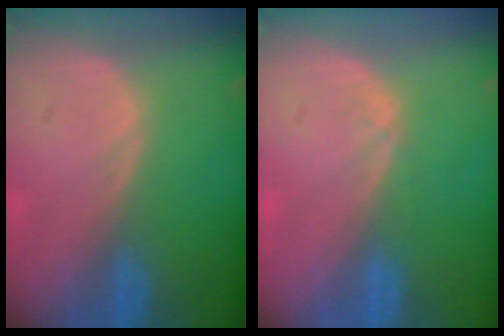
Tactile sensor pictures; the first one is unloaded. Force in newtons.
{"total": 0.7, "press": 0.6, "slide": 0.2}